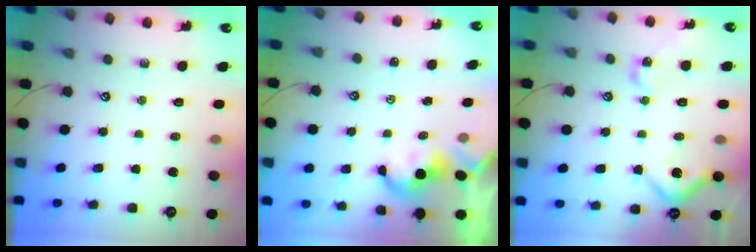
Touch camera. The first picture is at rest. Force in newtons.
{"total": 2.2, "press": 2.2, "slide": 0.4}
{"total": 9.2, "press": 9.1, "slide": 1.1}